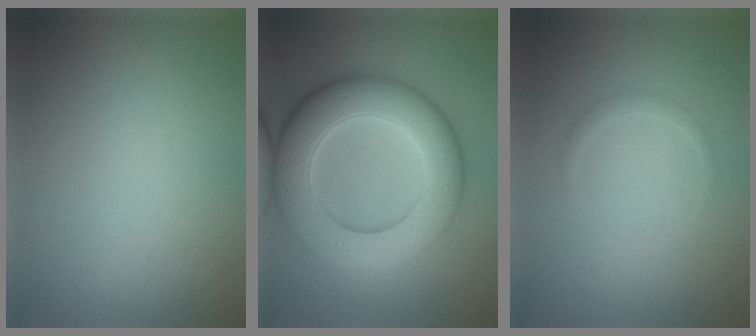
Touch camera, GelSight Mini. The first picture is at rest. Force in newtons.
{"total": 10.8, "press": 10.7, "slide": 0.4}
{"total": 0.9, "press": 0.9, "slide": 0.0}